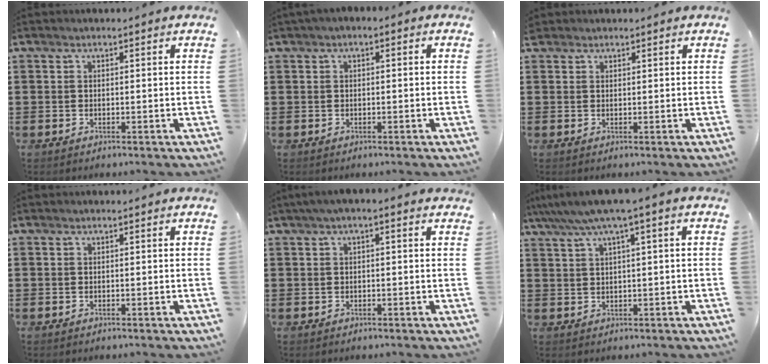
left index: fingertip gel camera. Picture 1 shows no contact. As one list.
[{"total": 0.9, "force": [-0.5, 0.5, 0.6], "torque": [-0.011, 0.001, -0.010]}, {"total": 0.8, "force": [0.7, 0.4, 0.0], "torque": [-0.003, 0.002, 0.015]}, {"total": 0.0}, {"total": 1.3, "force": [0.0, 0.2, 1.3], "torque": [-0.023, -0.001, 0.000]}, {"total": 4.1, "force": [1.8, -0.1, 3.7], "torque": [-0.075, -0.005, 0.027]}]